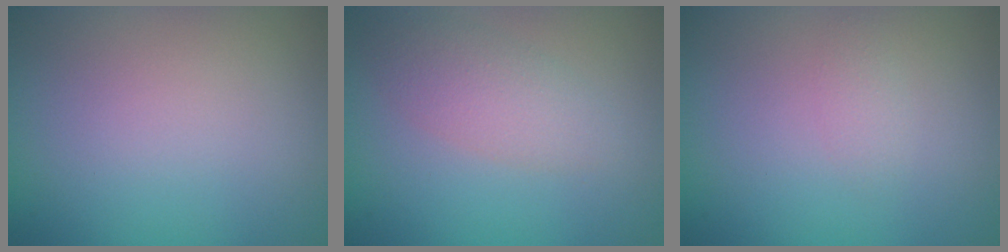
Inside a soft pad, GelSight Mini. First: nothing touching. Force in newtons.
{"total": 2.8, "press": 2.8, "slide": 0.0}
{"total": 1.1, "press": 1.1, "slide": 0.0}